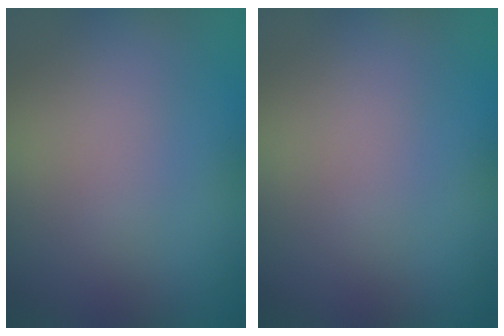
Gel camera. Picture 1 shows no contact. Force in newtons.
{"total": 0.0}